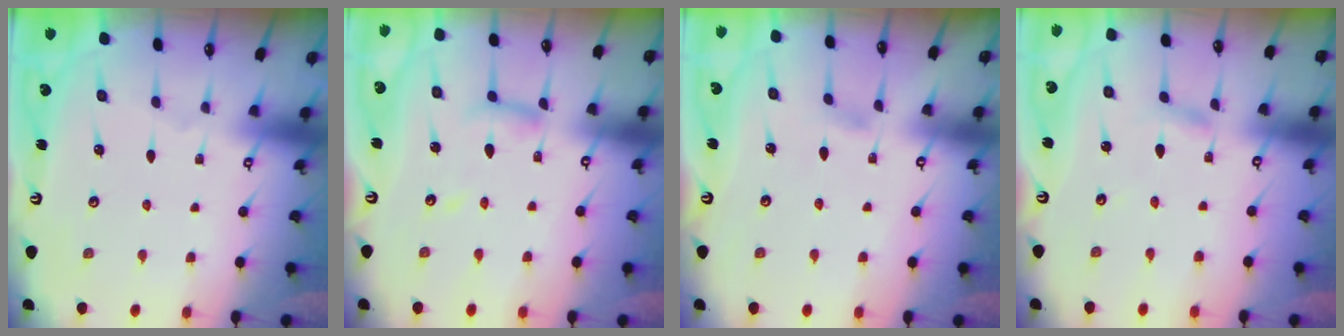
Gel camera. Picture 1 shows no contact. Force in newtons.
{"total": 10.8, "press": 10.8, "slide": 1.1}
{"total": 3.9, "press": 3.9, "slide": 0.5}
{"total": 2.3, "press": 2.3, "slide": 0.3}